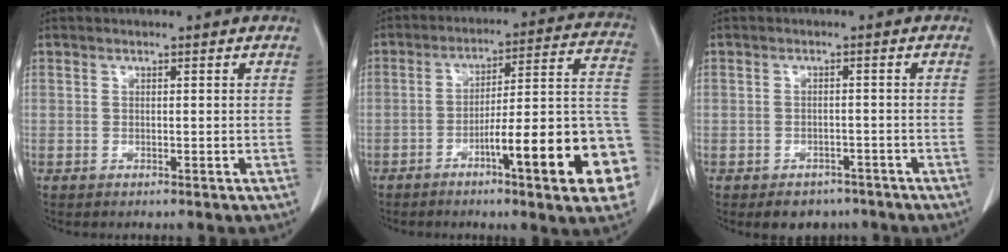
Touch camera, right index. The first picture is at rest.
{"total": 19.2, "force": [-7.2, 1.4, 17.8], "torque": [-0.172, 0.020, -0.100]}
{"total": 4.4, "force": [-3.3, 2.9, 0.7], "torque": [-0.001, 0.010, -0.041]}